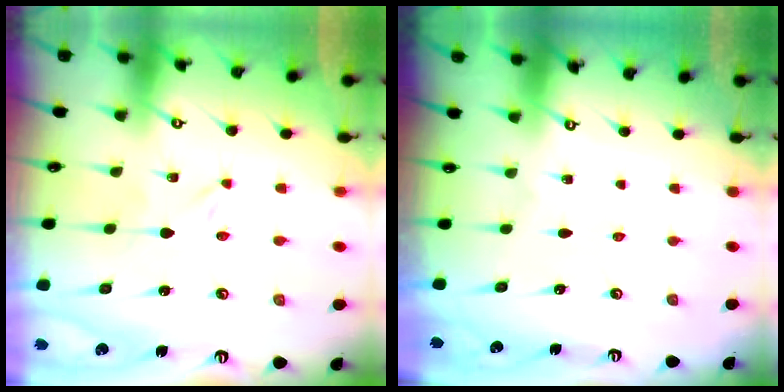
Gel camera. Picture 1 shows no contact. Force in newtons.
{"total": 0.0}